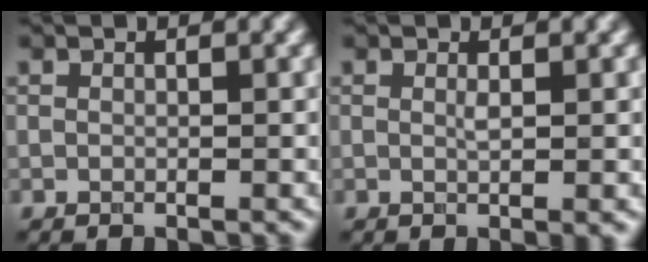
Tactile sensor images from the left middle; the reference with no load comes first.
{"total": 1.1, "force": [0.2, 0.2, 1.1], "torque": [-0.017, 0.000, 0.001]}